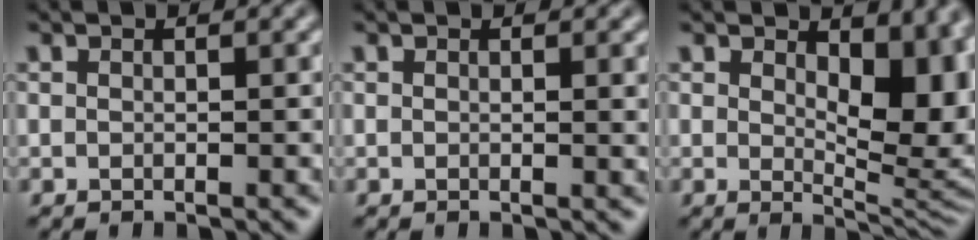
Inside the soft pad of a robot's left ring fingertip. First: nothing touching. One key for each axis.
{"total": 0.9, "fx": 0.2, "fy": 0.2, "fz": 0.9, "tx": -0.008, "ty": -0.001, "tz": 0.002}
{"total": 9.0, "fx": 1.8, "fy": 5.0, "fz": 7.3, "tx": -0.075, "ty": -0.009, "tz": 0.029}